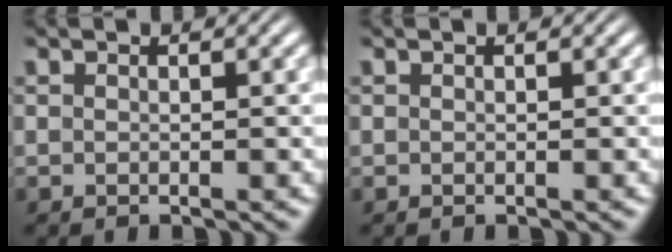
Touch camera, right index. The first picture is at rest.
{"total": 0.0}